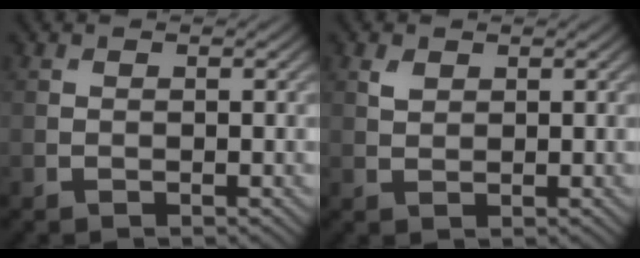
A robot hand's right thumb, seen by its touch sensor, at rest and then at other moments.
{"total": 1.3, "force": [0.8, 0.8, 0.7], "torque": [-0.019, 0.000, 0.018]}